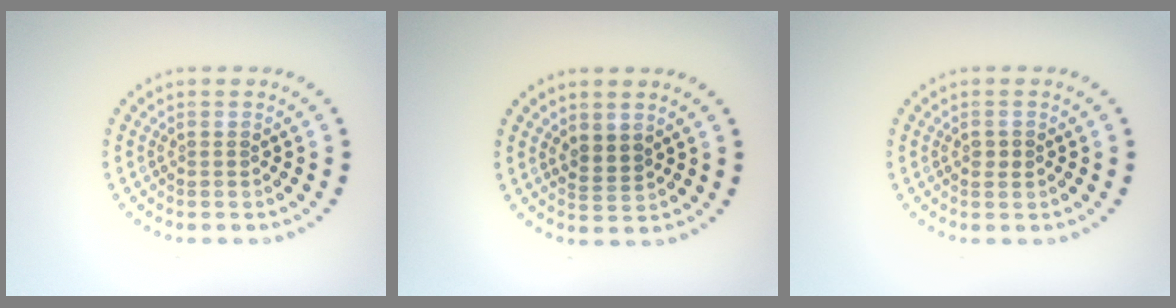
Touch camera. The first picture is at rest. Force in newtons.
{"total": 1.7, "press": 1.5, "slide": 0.9}
{"total": 1.0, "press": 1.0, "slide": 0.2}